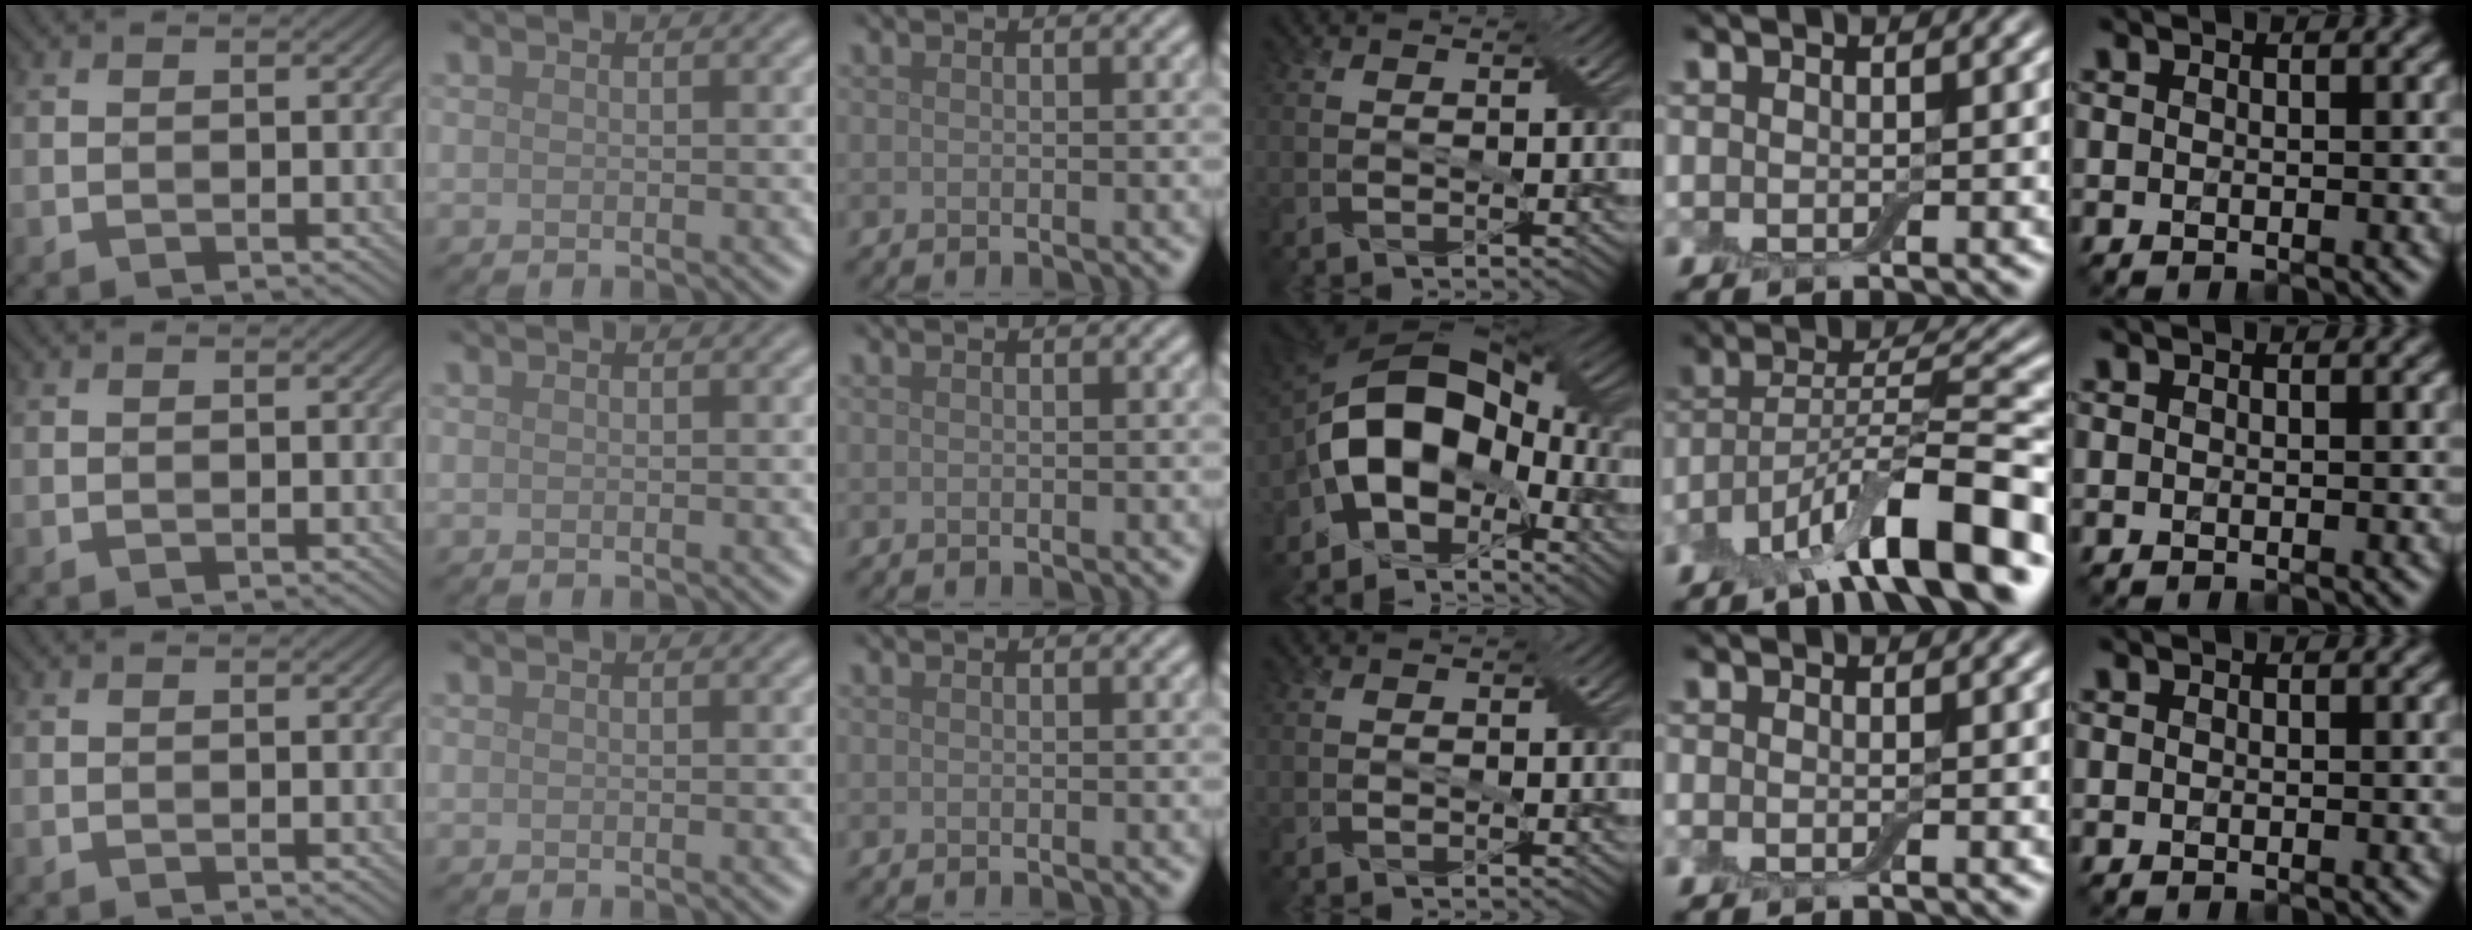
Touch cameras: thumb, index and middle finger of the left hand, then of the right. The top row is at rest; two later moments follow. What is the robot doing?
{"motion": "fold", "object": "bandage"}